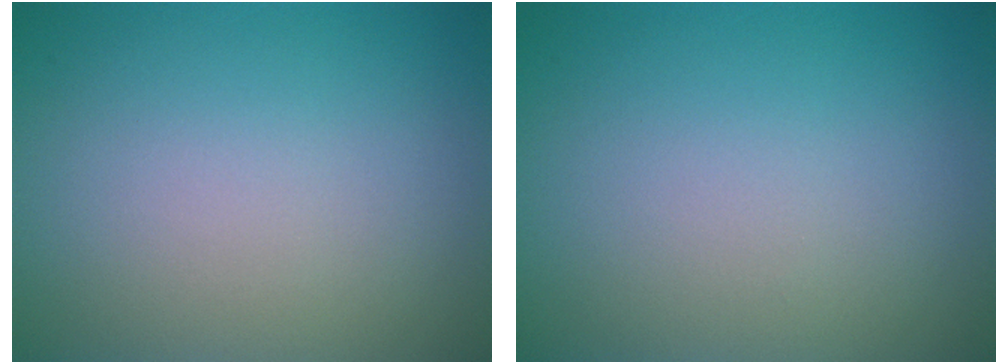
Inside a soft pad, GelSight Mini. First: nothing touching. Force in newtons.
{"total": 0.0}